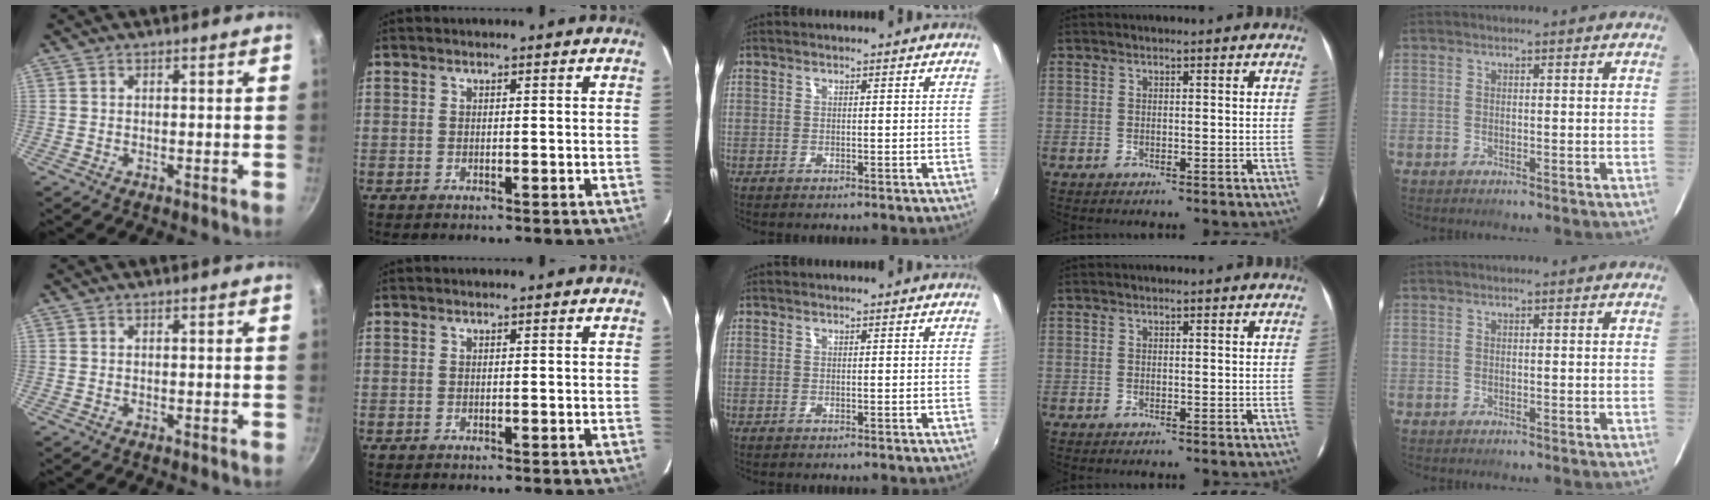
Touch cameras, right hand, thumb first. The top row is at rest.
{}